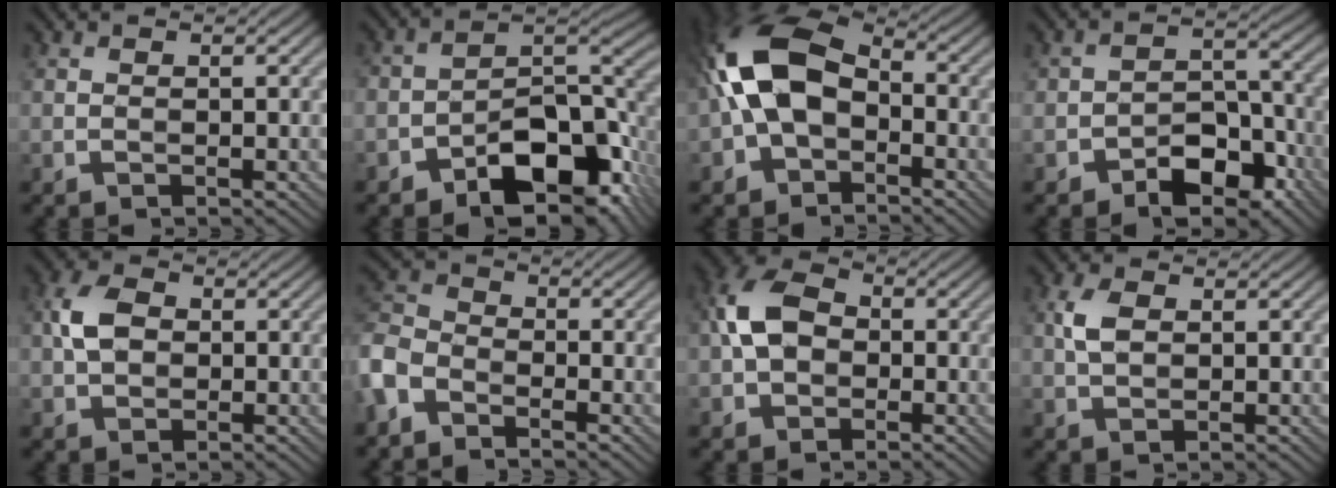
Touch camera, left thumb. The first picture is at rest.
{"total": 12.9, "force": [-7.1, 6.8, 8.3], "torque": [-0.120, -0.008, -0.129]}
{"total": 12.0, "force": [-1.8, 7.8, 9.0], "torque": [-0.208, 0.017, -0.056]}
{"total": 7.3, "force": [-4.4, 4.4, 3.8], "torque": [-0.042, 0.003, -0.082]}
{"total": 4.2, "force": [0.2, 3.2, 2.7], "torque": [-0.065, 0.006, -0.003]}
{"total": 6.8, "force": [-4.7, 3.7, 3.3], "torque": [-0.088, -0.003, -0.116]}
{"total": 7.1, "force": [-0.3, 5.3, 4.6], "torque": [-0.102, 0.014, -0.020]}
{"total": 3.0, "force": [0.7, 1.9, 2.1], "torque": [-0.054, 0.005, 0.014]}